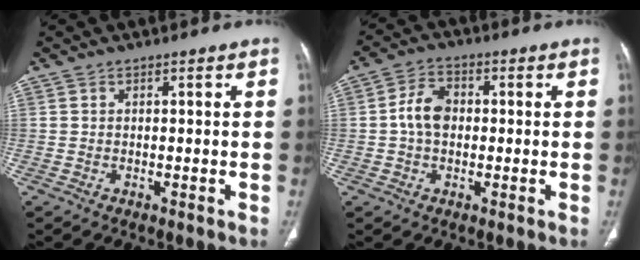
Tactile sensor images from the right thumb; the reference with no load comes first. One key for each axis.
{"total": 6.1, "fx": -0.1, "fy": 4.4, "fz": 4.2, "tx": -0.069, "ty": 0.014, "tz": -0.009}